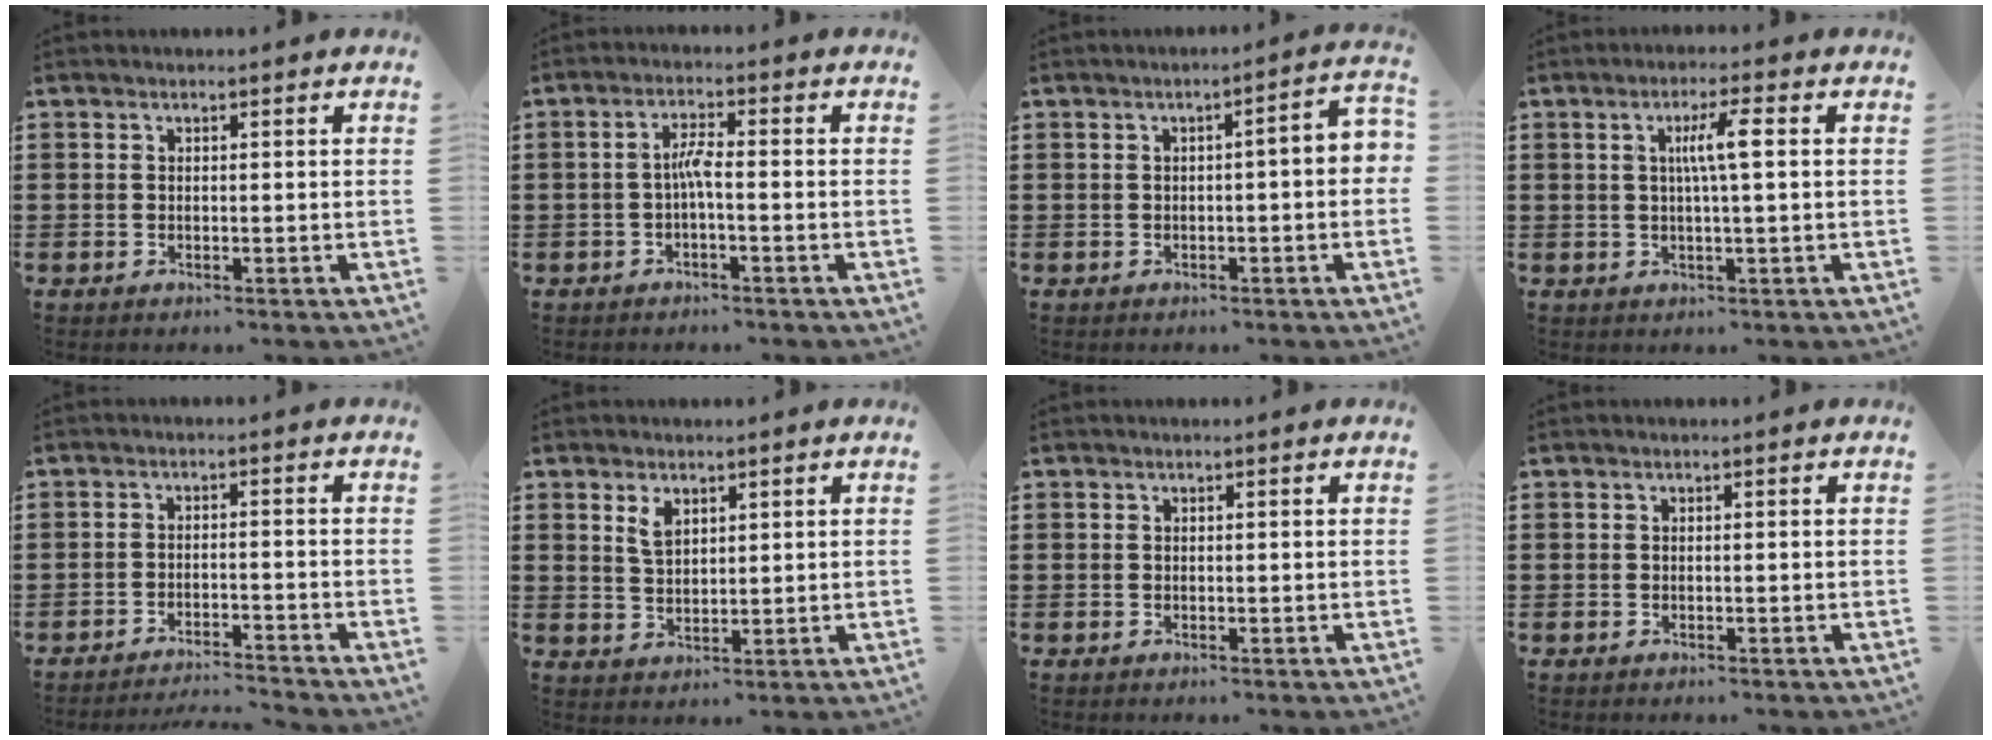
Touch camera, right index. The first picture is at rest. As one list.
[{"total": 3.0, "force": [-0.8, 0.4, 2.8], "torque": [-0.056, 0.002, -0.017]}, {"total": 2.9, "force": [-0.6, 0.4, 2.8], "torque": [-0.047, 0.001, -0.014]}, {"total": 4.8, "force": [0.7, 0.2, 4.8], "torque": [-0.091, 0.002, 0.006]}, {"total": 2.7, "force": [-2.7, -0.3, 0.3], "torque": [-0.011, -0.001, -0.058]}, {"total": 3.2, "force": [1.9, 1.6, 2.0], "torque": [-0.045, 0.004, 0.035]}, {"total": 0.0}, {"total": 0.0}]